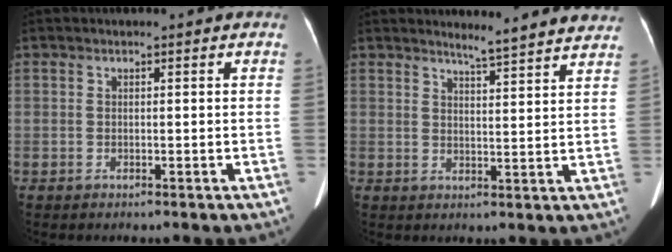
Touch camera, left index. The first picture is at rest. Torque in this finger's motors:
{"motor_torque": [-0.29, -0.30, 0.02, 0.03]}